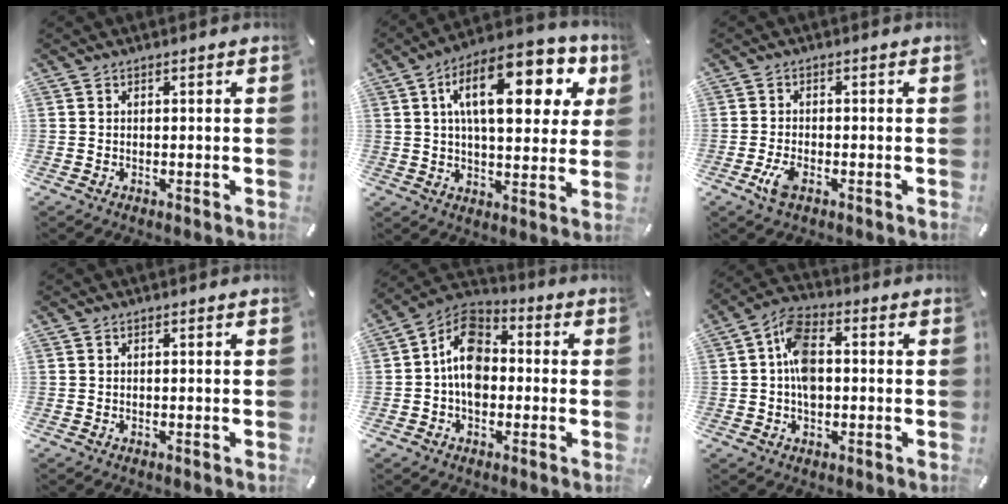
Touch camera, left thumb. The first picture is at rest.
{"total": 20.6, "force": [8.0, 9.3, 16.6], "torque": [-0.259, -0.016, 0.125]}
{"total": 4.0, "force": [-1.9, 1.7, 3.1], "torque": [-0.075, -0.001, -0.040]}
{"total": 0.0}
{"total": 10.3, "force": [-0.8, 7.6, 6.9], "torque": [-0.131, 0.011, -0.019]}
{"total": 8.7, "force": [0.0, 5.6, 6.7], "torque": [-0.117, 0.008, 0.000]}